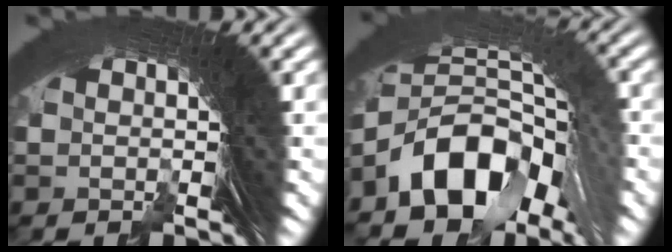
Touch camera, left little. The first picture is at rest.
{"total": 9.7, "force": [0.9, 5.0, 8.2], "torque": [-0.157, -0.001, 0.017]}